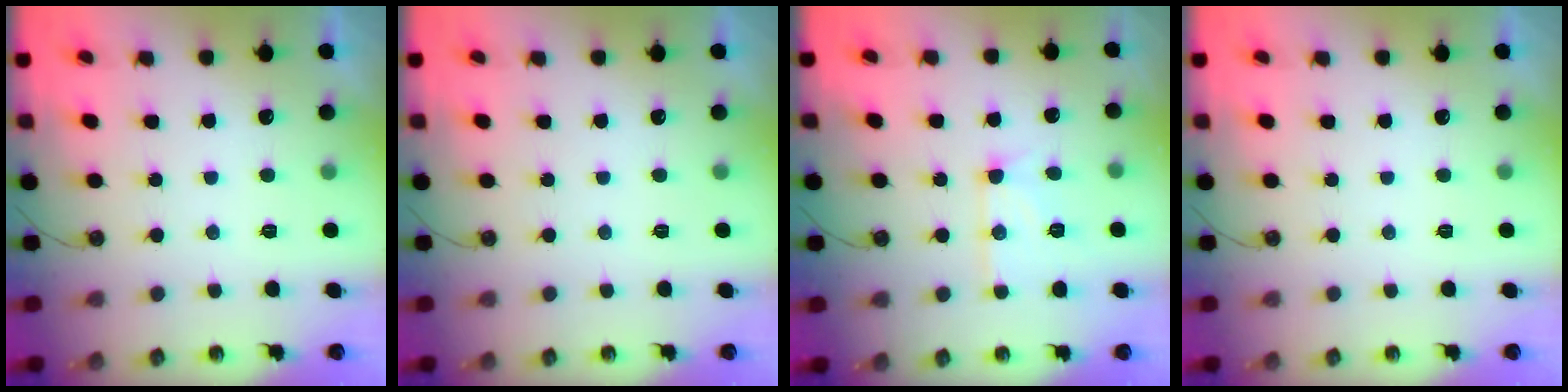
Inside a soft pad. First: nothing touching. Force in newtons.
{"total": 0.0}
{"total": 10.8, "press": 10.8, "slide": 0.4}
{"total": 0.0}